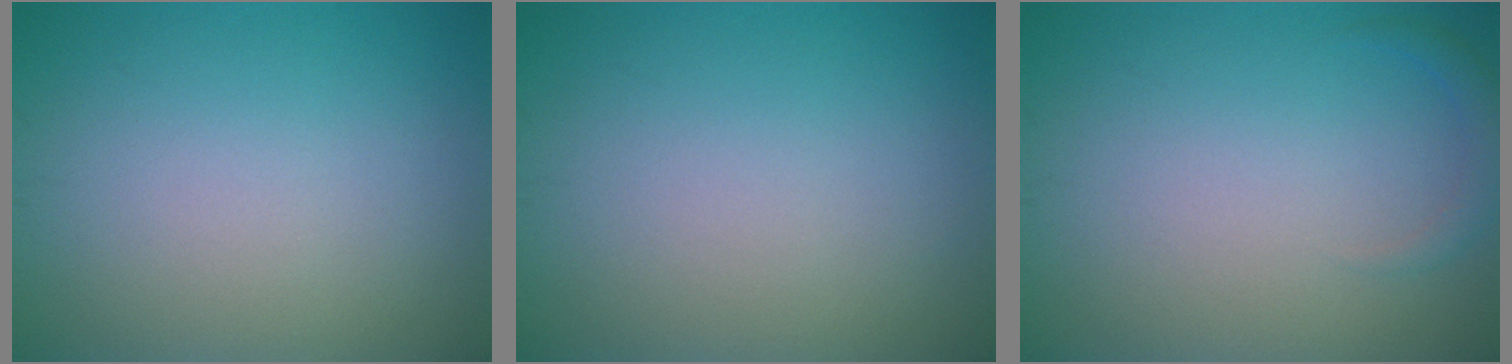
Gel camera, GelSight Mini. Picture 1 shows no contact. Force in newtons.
{"total": 0.0}
{"total": 1.2, "press": 1.2, "slide": 0.2}